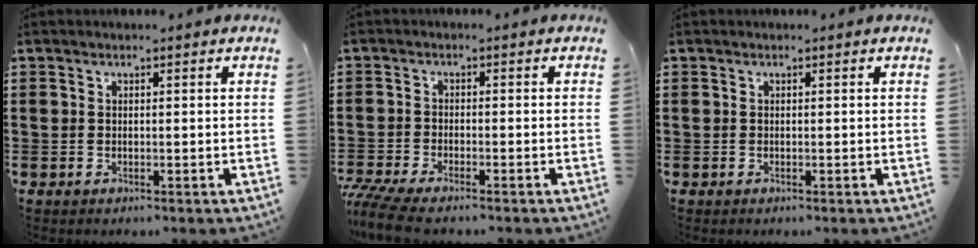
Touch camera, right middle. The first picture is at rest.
{"total": 4.0, "force": [-3.6, 0.3, 1.6], "torque": [-0.055, -0.017, -0.079]}
{"total": 0.0}